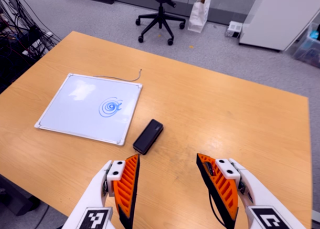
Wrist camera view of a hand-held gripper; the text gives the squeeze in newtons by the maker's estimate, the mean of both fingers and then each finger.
{"total": 0.0}